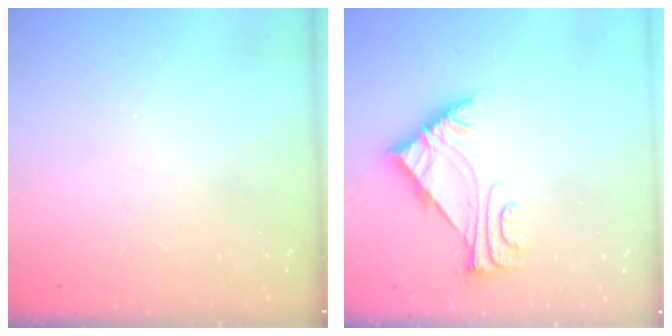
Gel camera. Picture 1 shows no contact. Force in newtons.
{"total": 6.0, "press": 5.9, "slide": 0.5}